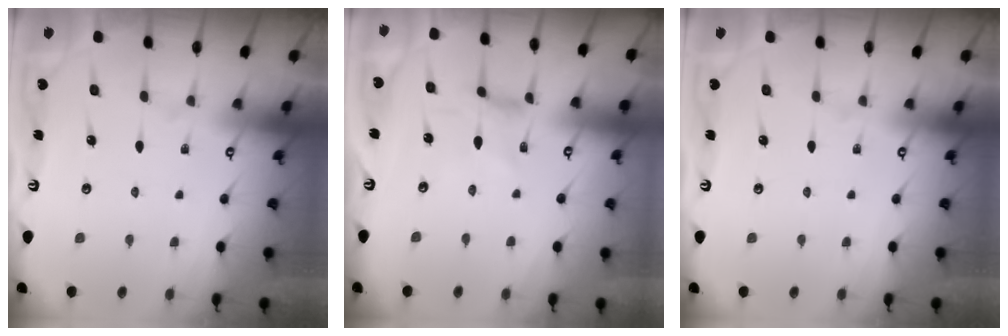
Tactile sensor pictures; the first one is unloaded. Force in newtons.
{"total": 0.0}
{"total": 0.0}